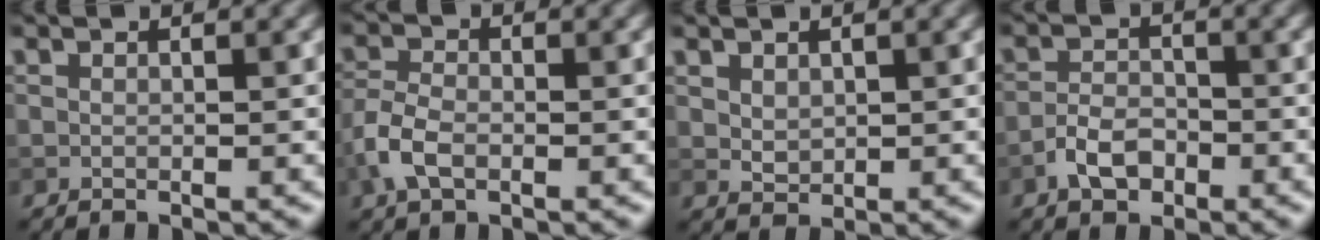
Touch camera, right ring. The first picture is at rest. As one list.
[{"total": 3.4, "force": [-1.4, 2.0, 2.4], "torque": [-0.055, 0.001, -0.038]}, {"total": 1.4, "force": [0.7, 1.0, 0.6], "torque": [-0.013, -0.003, 0.018]}, {"total": 3.1, "force": [-1.7, 1.8, 1.8], "torque": [-0.031, 0.006, -0.037]}]